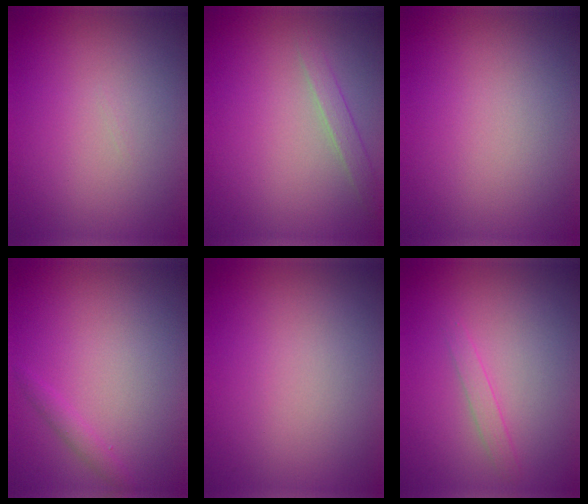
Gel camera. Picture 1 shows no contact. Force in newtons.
{"total": 1.4, "press": 1.4, "slide": 0.1}
{"total": 0.0}
{"total": 1.1, "press": 1.1, "slide": 0.1}
{"total": 0.0}
{"total": 1.1, "press": 1.1, "slide": 0.1}